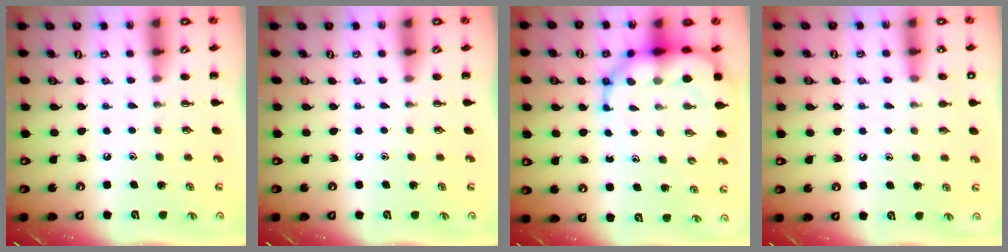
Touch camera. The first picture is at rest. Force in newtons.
{"total": 0.0}
{"total": 12.0, "press": 11.5, "slide": 3.2}
{"total": 8.5, "press": 8.1, "slide": 2.5}